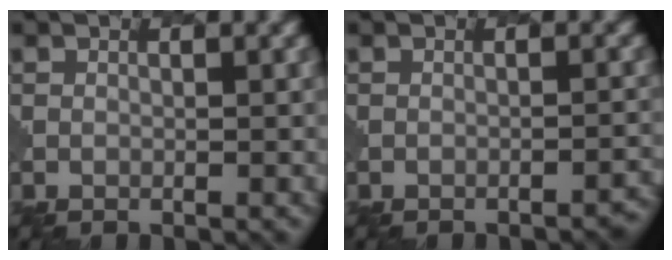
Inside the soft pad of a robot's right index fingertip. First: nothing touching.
{"total": 2.4, "force": [-2.2, 0.5, 0.9], "torque": [-0.007, 0.015, -0.030]}